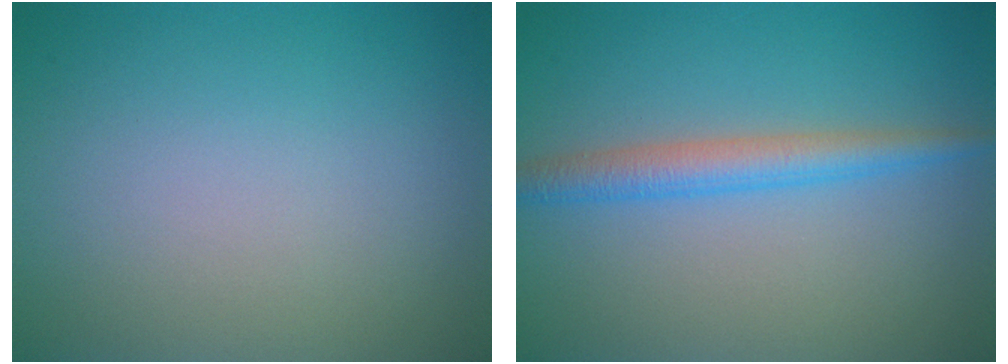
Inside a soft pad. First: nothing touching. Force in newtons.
{"total": 3.0, "press": 3.0, "slide": 0.1}